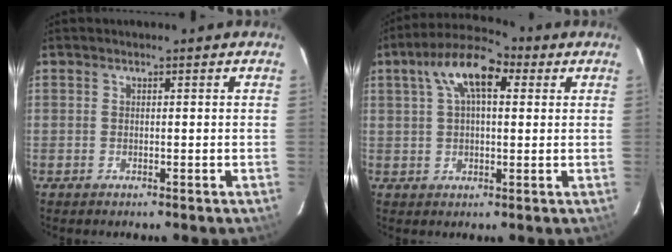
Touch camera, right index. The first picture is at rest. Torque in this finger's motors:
{"motor_torque": [0.62, -0.26, 0.57, 0.13]}